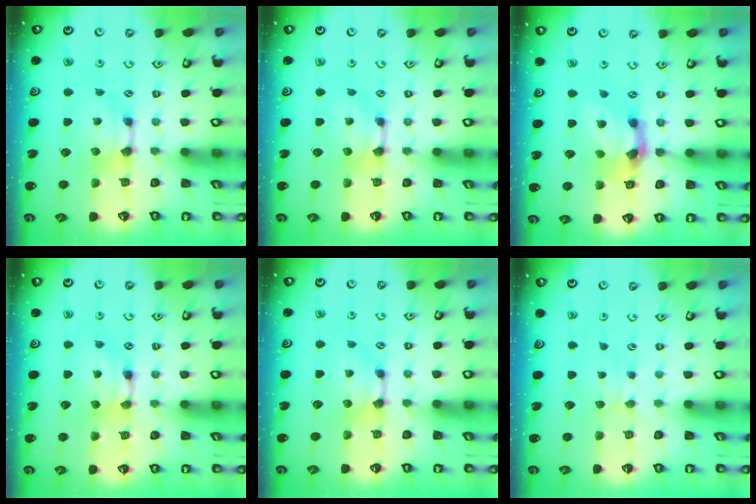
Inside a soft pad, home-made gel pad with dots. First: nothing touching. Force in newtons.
{"total": 0.0}
{"total": 4.7, "press": 4.1, "slide": 2.4}
{"total": 1.5, "press": 1.5, "slide": 0.2}
{"total": 0.0}
{"total": 1.9, "press": 1.8, "slide": 0.4}